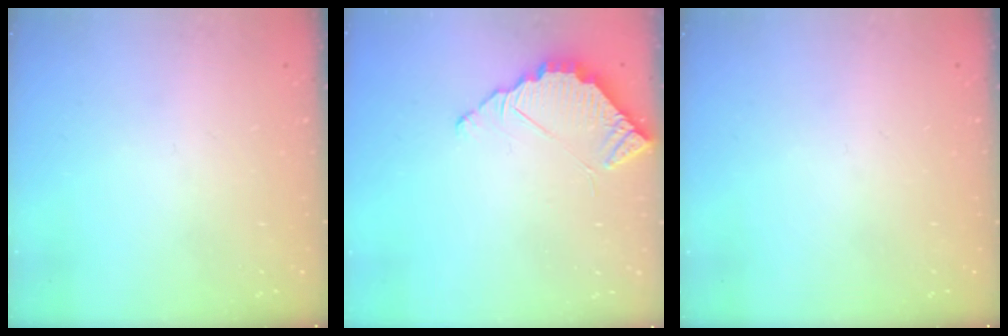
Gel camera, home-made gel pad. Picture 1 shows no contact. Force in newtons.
{"total": 4.0, "press": 4.0, "slide": 0.3}
{"total": 0.0}